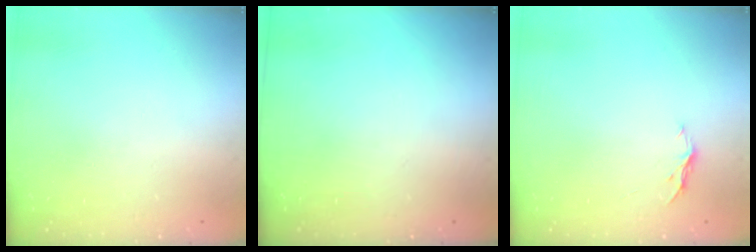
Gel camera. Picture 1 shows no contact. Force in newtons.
{"total": 0.0}
{"total": 4.0, "press": 4.0, "slide": 0.4}